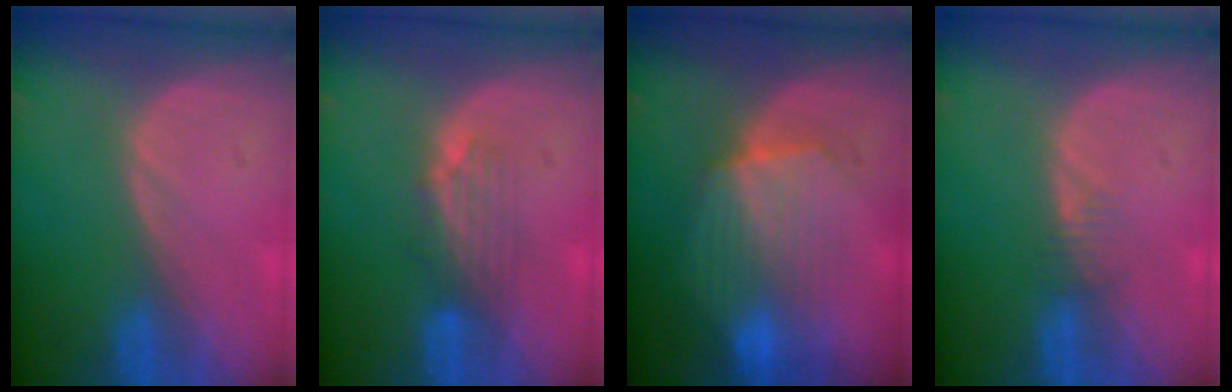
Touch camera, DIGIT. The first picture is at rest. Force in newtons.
{"total": 3.4, "press": 3.3, "slide": 0.9}
{"total": 7.6, "press": 7.6, "slide": 0.5}
{"total": 1.5, "press": 1.5, "slide": 0.2}